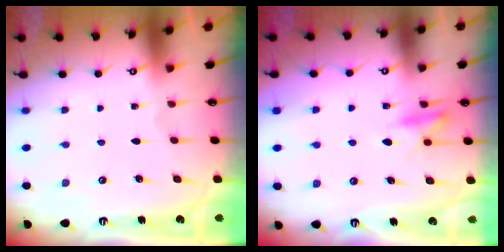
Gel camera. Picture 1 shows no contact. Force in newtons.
{"total": 10.0, "press": 9.9, "slide": 1.3}